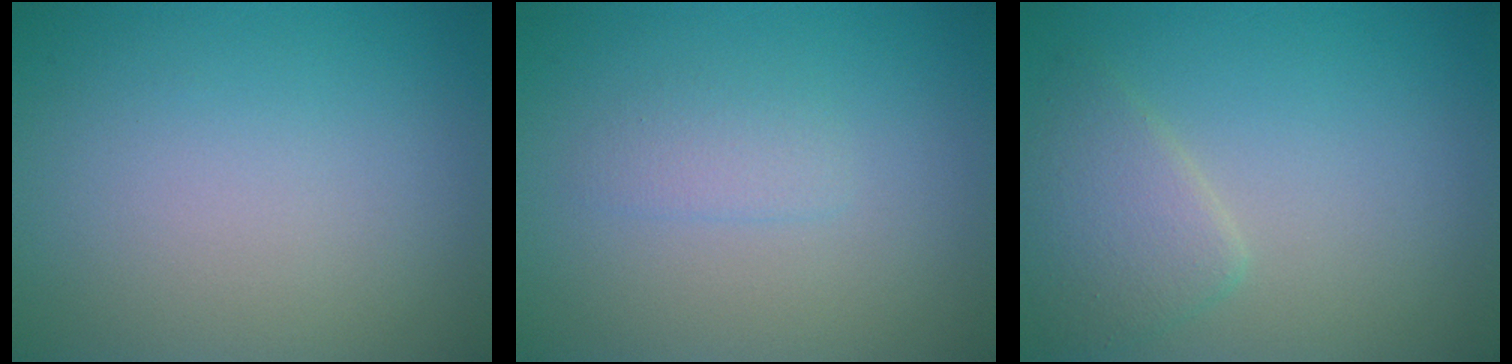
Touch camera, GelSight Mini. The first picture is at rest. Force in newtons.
{"total": 1.3, "press": 1.3, "slide": 0.1}
{"total": 2.9, "press": 2.9, "slide": 0.1}